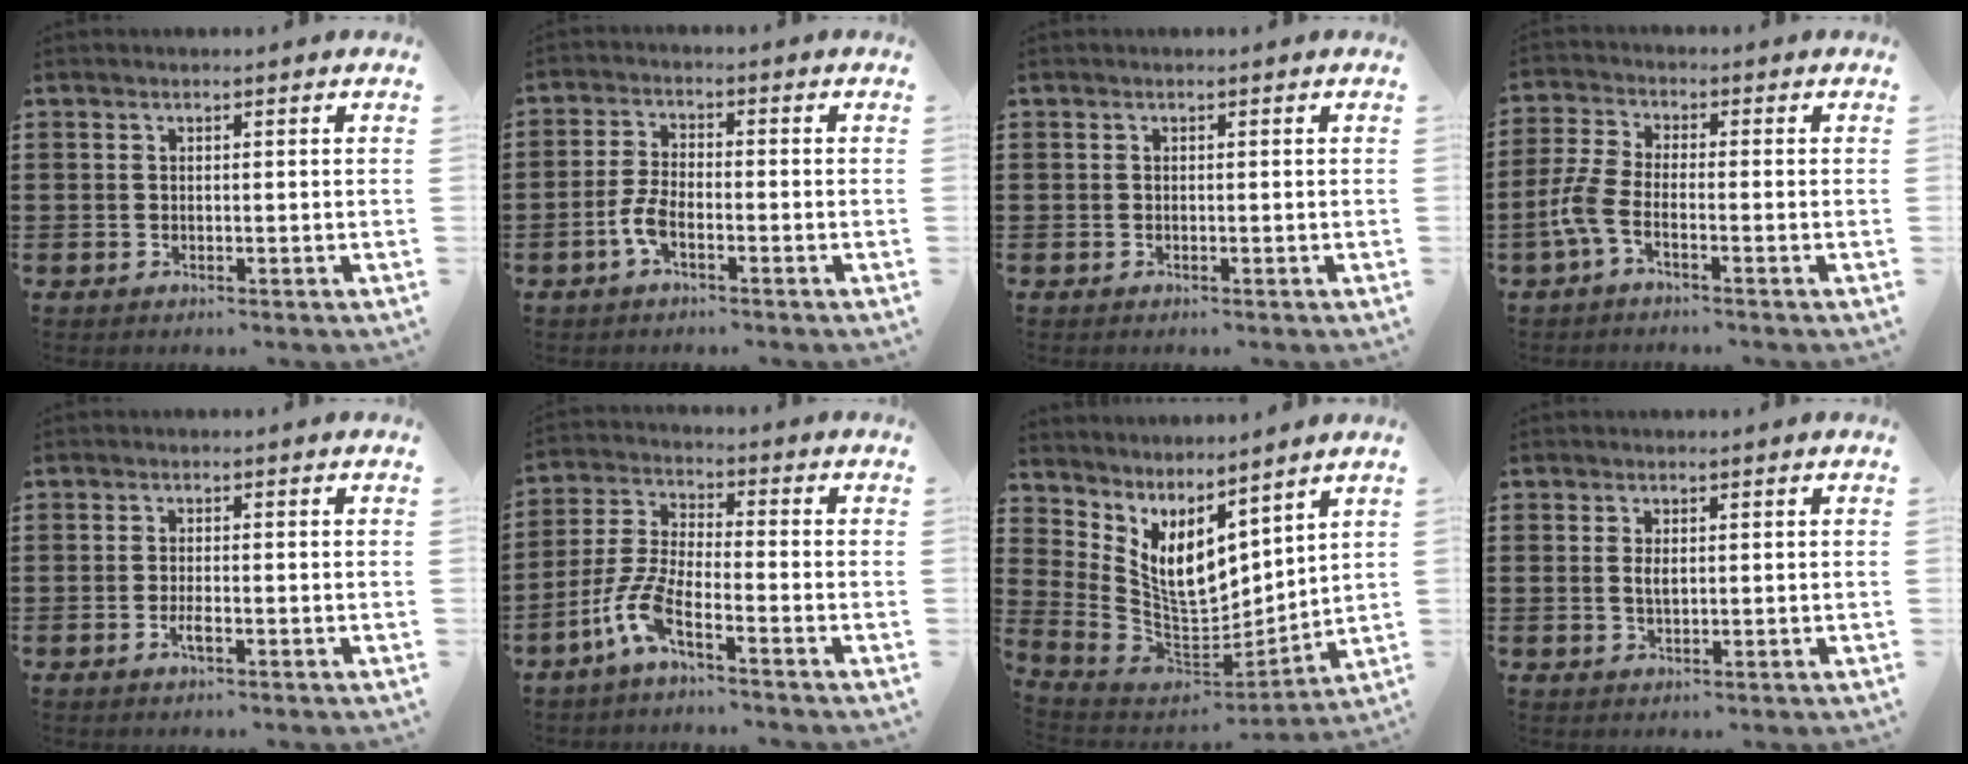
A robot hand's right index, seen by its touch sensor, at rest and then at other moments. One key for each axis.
{"total": 4.1, "fx": -1.8, "fy": 1.6, "fz": 3.3, "tx": -0.092, "ty": -0.006, "tz": -0.042}
{"total": 0.0}
{"total": 4.6, "fx": -2.2, "fy": 1.5, "fz": 3.8, "tx": -0.108, "ty": -0.013, "tz": -0.049}
{"total": 1.9, "fx": -0.8, "fy": 0.3, "fz": 1.7, "tx": -0.037, "ty": -0.003, "tz": -0.016}
{"total": 7.3, "fx": -4.6, "fy": 1.3, "fz": 5.5, "tx": -0.155, "ty": -0.018, "tz": -0.096}
{"total": 8.0, "fx": 4.3, "fy": 4.4, "fz": 5.2, "tx": -0.135, "ty": -0.036, "tz": 0.081}
{"total": 1.8, "fx": 0.3, "fy": 0.8, "fz": 1.6, "tx": -0.033, "ty": 0.004, "tz": 0.005}